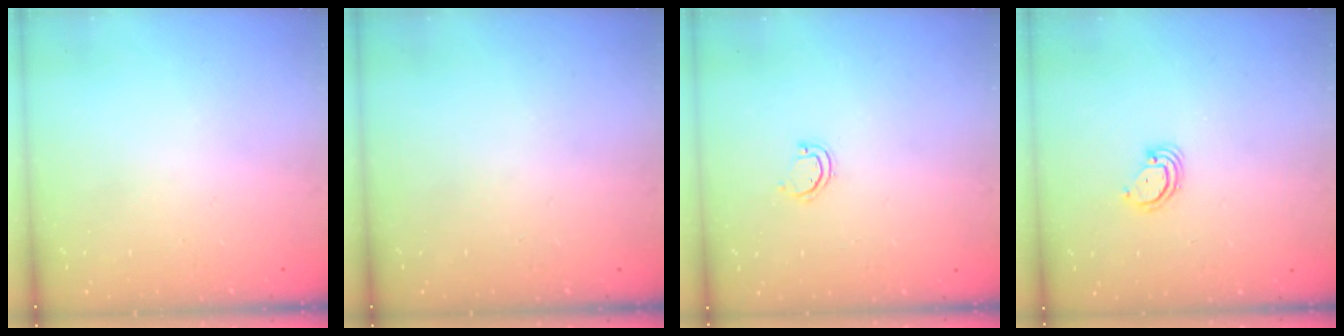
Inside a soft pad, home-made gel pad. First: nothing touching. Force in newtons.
{"total": 0.0}
{"total": 3.1, "press": 3.1, "slide": 0.2}
{"total": 3.5, "press": 3.5, "slide": 0.2}